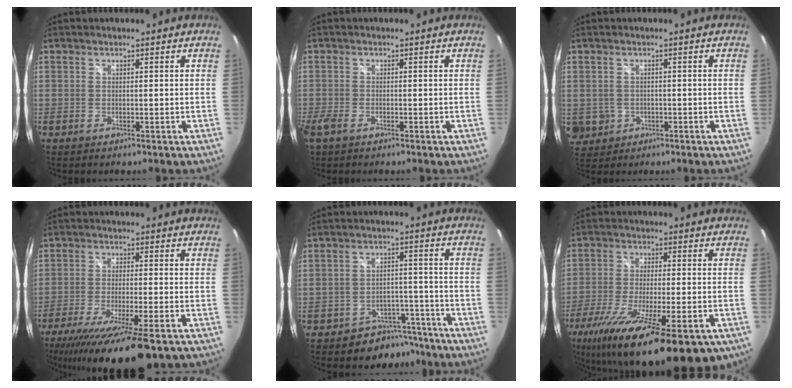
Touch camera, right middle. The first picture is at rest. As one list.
[{"total": 2.9, "force": [-1.9, 1.4, 1.8], "torque": [-0.043, -0.009, -0.038]}, {"total": 6.3, "force": [-1.0, 5.9, 2.1], "torque": [-0.061, 0.000, 0.002]}, {"total": 16.0, "force": [-11.0, 1.4, 11.5], "torque": [-0.217, -0.061, -0.180]}, {"total": 7.9, "force": [-6.5, 4.4, 0.8], "torque": [-0.015, 0.026, -0.079]}, {"total": 24.9, "force": [-15.3, 6.8, 18.4], "torque": [-0.330, -0.077, -0.236]}]